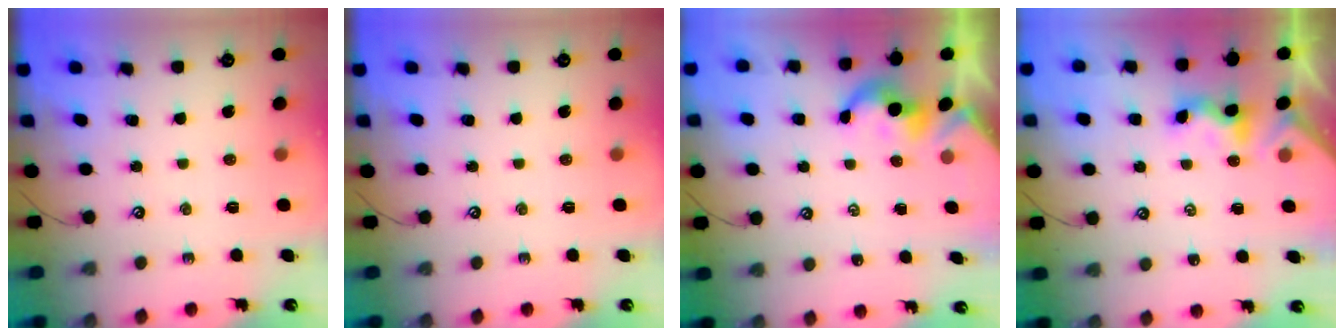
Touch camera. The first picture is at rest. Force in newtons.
{"total": 0.0}
{"total": 2.1, "press": 2.0, "slide": 0.3}
{"total": 2.1, "press": 2.1, "slide": 0.3}